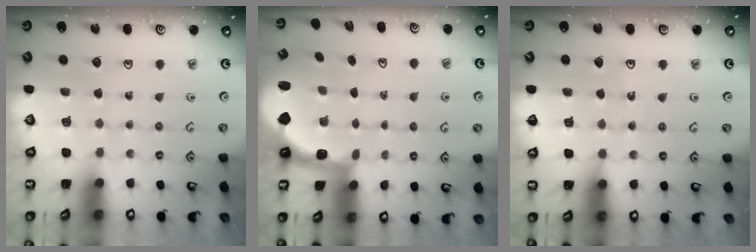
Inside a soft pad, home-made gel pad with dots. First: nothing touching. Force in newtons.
{"total": 2.2, "press": 1.5, "slide": 1.6}
{"total": 2.5, "press": 2.5, "slide": 0.2}